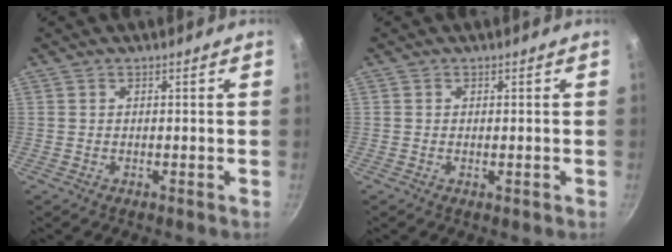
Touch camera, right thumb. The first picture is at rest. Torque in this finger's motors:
{"motor_torque": [-0.39, -0.08, -0.25, 0.11, -0.03]}